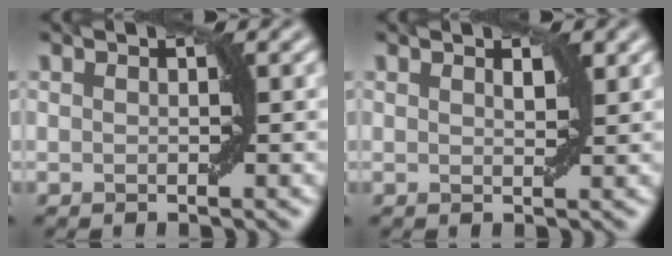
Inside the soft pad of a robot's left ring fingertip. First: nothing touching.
{"total": 1.0, "force": [0.7, 0.3, 0.7], "torque": [-0.011, -0.002, 0.014]}